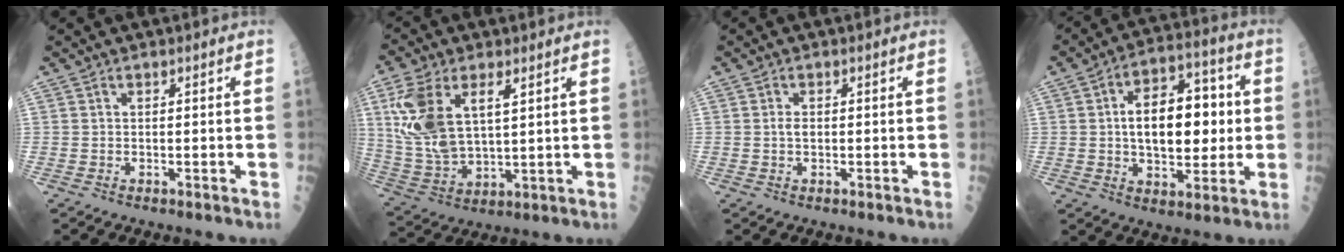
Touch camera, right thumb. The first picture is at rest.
{"total": 14.9, "force": [4.9, 7.7, 11.8], "torque": [-0.245, -0.012, 0.107]}
{"total": 1.3, "force": [0.0, 0.8, 1.0], "torque": [-0.015, 0.002, -0.001]}
{"total": 16.4, "force": [1.1, 9.1, 13.6], "torque": [-0.172, 0.020, 0.016]}